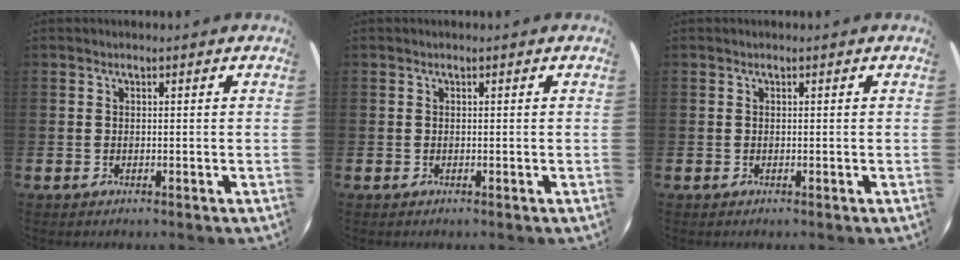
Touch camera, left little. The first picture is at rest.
{"total": 0.0}
{"total": 0.0}